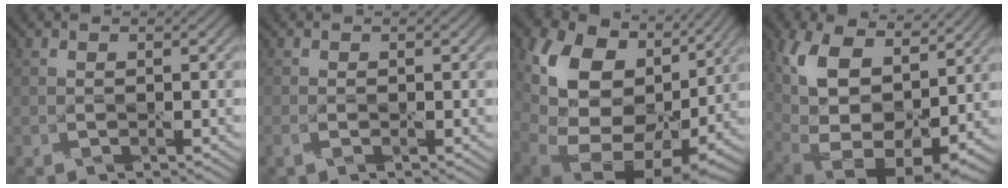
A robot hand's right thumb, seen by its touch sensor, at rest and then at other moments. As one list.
[{"total": 1.1, "force": [-0.6, 0.4, 0.8], "torque": [-0.022, -0.004, -0.012]}, {"total": 17.9, "force": [3.4, 13.4, 11.3], "torque": [-0.214, -0.025, 0.103]}, {"total": 16.3, "force": [4.5, 10.2, 11.8], "torque": [-0.232, -0.009, 0.091]}]